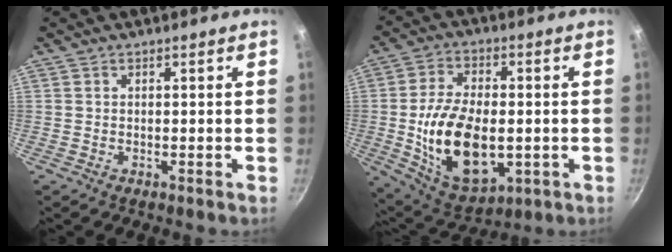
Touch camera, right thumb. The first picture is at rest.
{"total": 18.5, "force": [-2.1, 10.7, 14.9], "torque": [-0.252, 0.001, -0.021]}